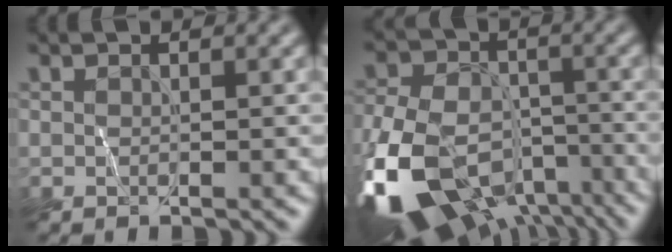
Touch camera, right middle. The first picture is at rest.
{"total": 17.3, "force": [-9.4, 10.8, 9.8], "torque": [-0.211, -0.039, -0.138]}